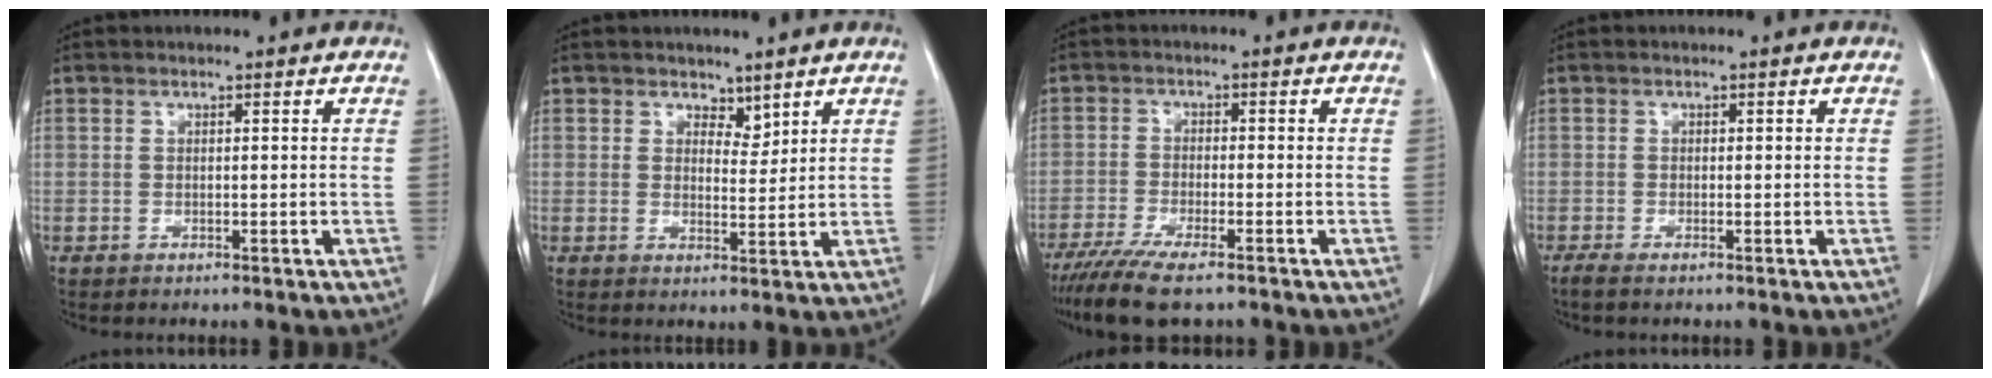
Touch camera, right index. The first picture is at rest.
{"total": 2.7, "force": [2.1, 1.6, 0.8], "torque": [-0.006, -0.004, 0.036]}
{"total": 8.8, "force": [-6.9, 1.2, 5.3], "torque": [-0.086, -0.021, -0.113]}
{"total": 1.5, "force": [-1.0, 0.2, 1.1], "torque": [-0.022, -0.003, -0.021]}